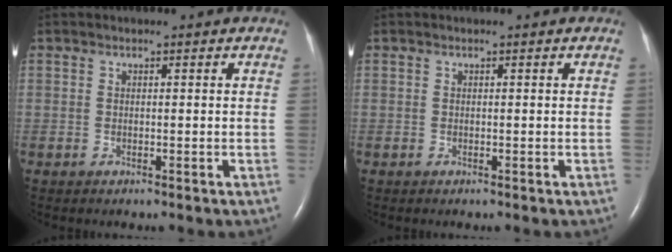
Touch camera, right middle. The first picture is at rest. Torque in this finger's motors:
{"motor_torque": [0.04, -0.02, 0.00, 0.00]}